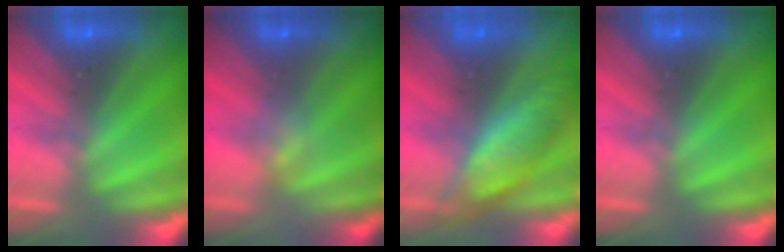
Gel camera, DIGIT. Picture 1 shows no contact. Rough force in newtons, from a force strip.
{"total": 2.3}
{"total": 7.4}
{"total": 0.0}